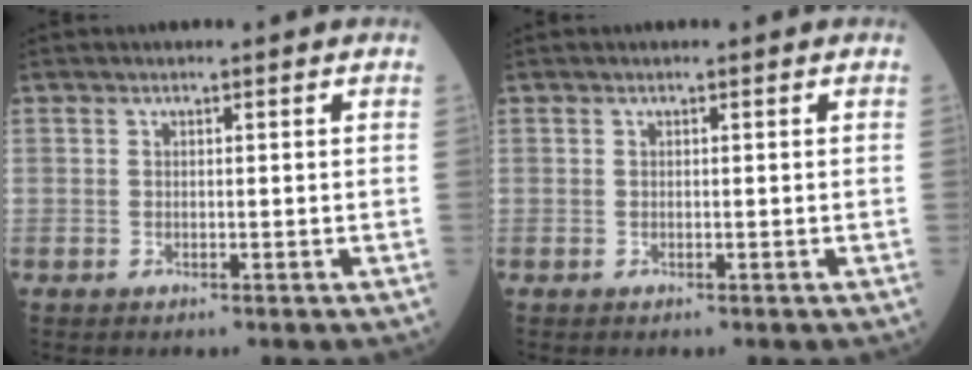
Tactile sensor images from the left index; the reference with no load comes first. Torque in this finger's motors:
{"motor_torque": [0.00, 0.00, 0.00, 0.00]}